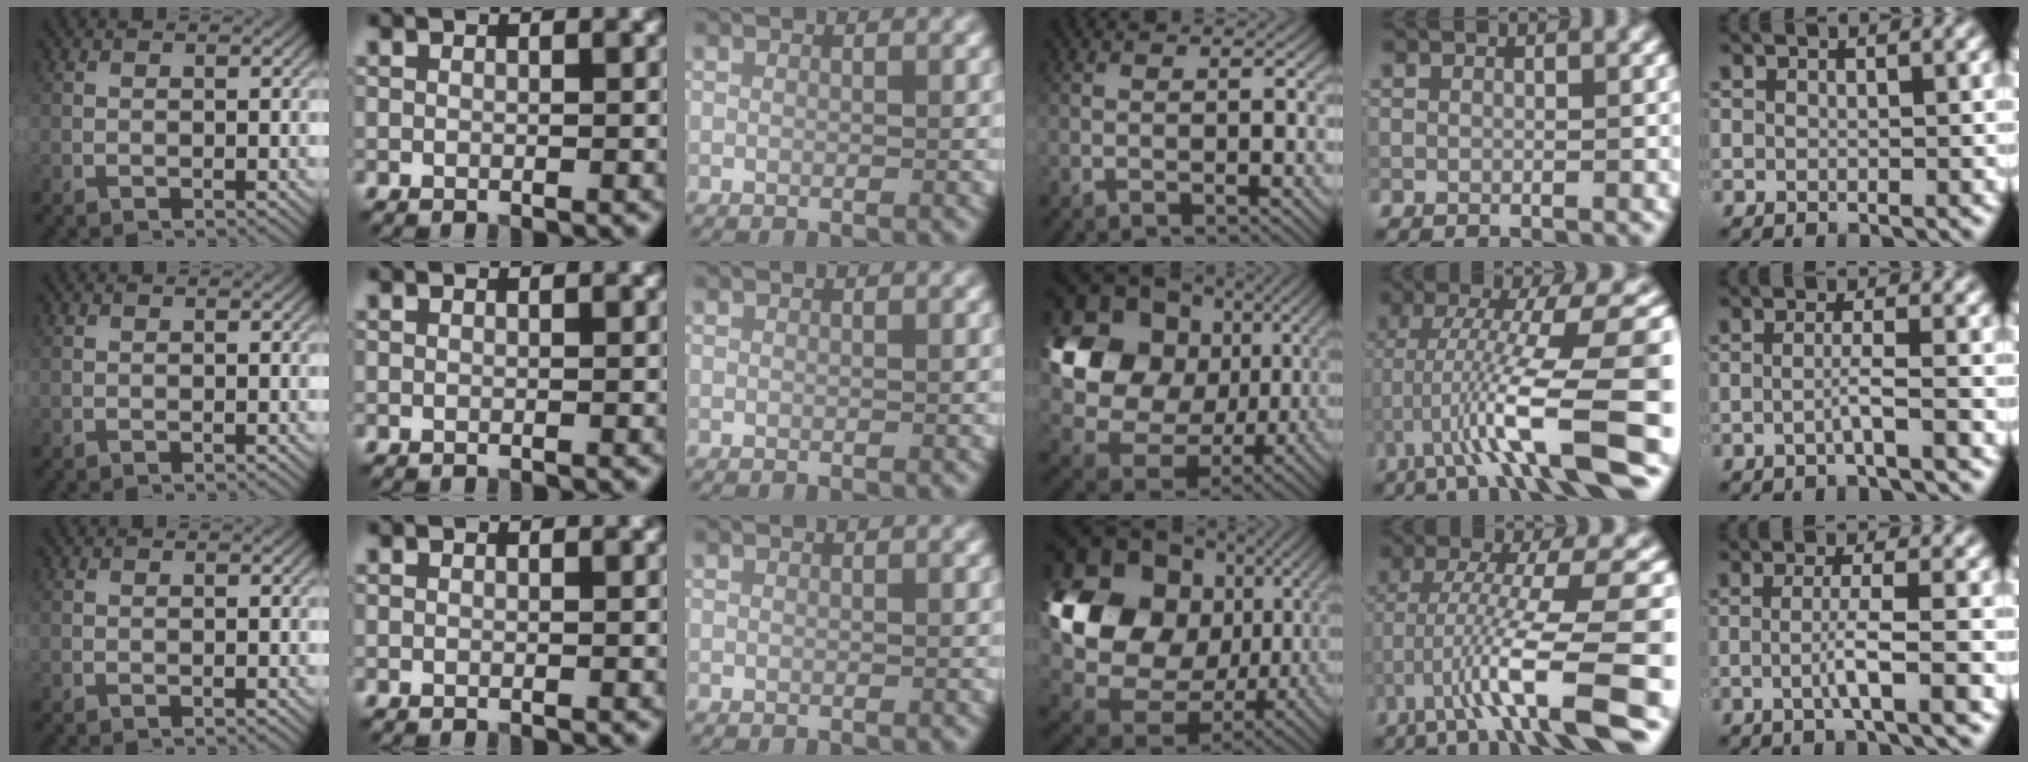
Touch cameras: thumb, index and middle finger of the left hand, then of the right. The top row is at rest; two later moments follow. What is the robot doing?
{"motion": "lift_and_place", "object": "calculator"}